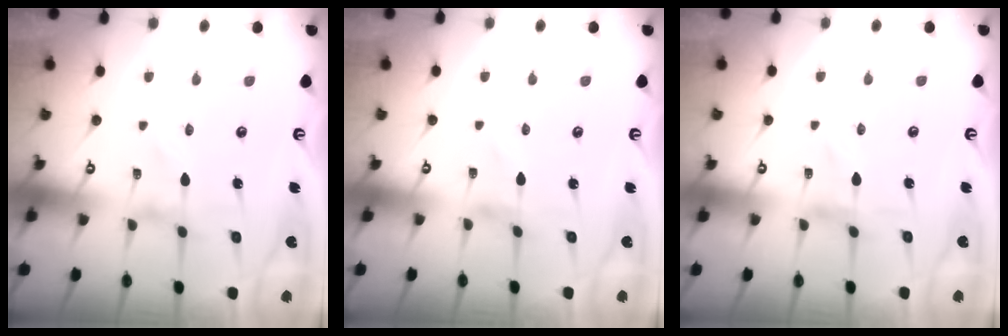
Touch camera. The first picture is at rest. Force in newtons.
{"total": 0.7, "press": 0.7, "slide": 0.1}
{"total": 0.0}